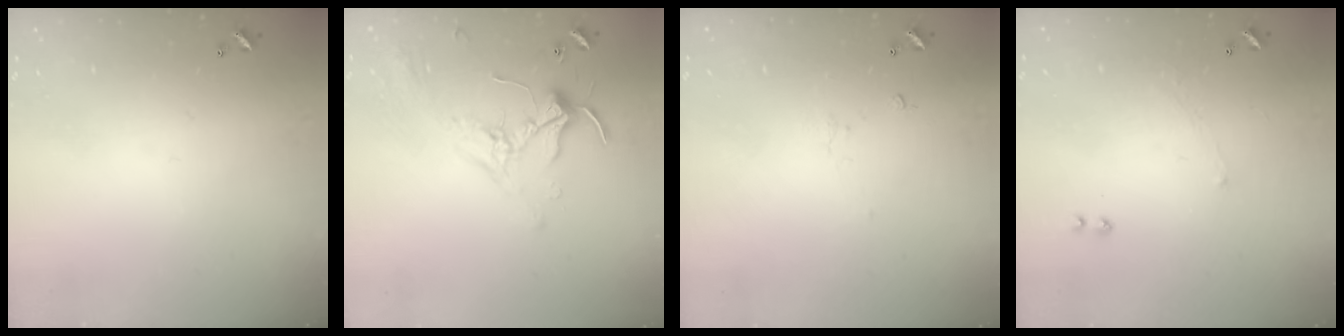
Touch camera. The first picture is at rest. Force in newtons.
{"total": 1.7, "press": 1.6, "slide": 0.2}
{"total": 1.1, "press": 0.9, "slide": 0.5}
{"total": 1.0, "press": 0.7, "slide": 0.6}